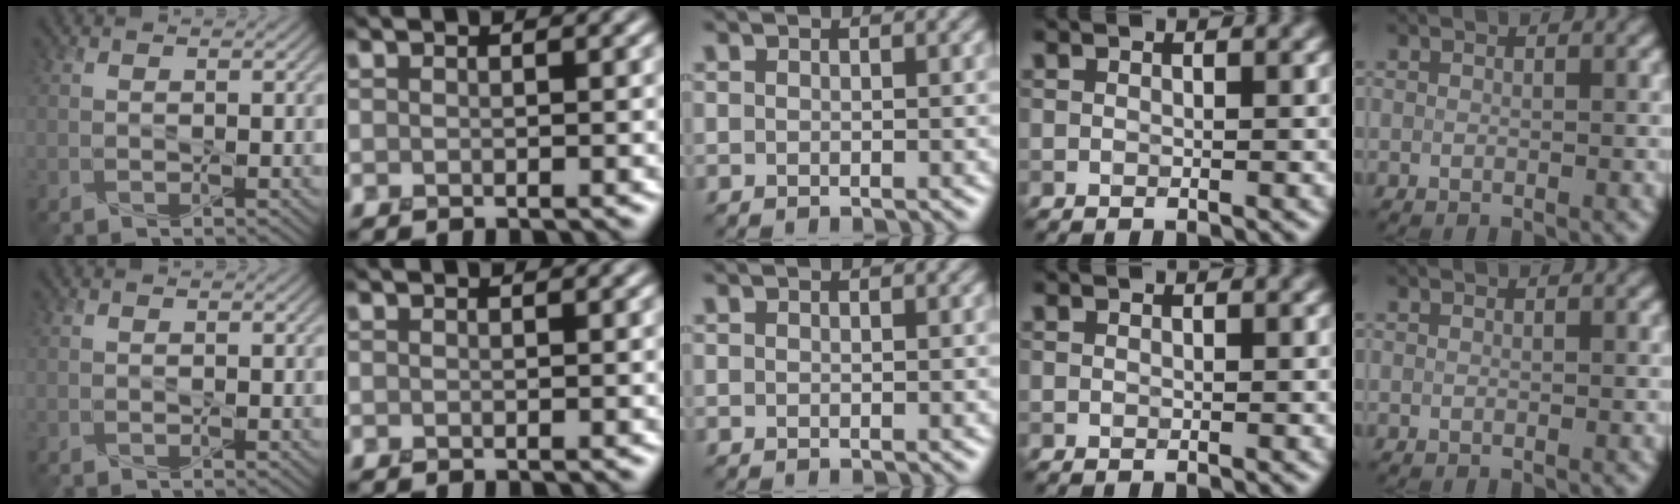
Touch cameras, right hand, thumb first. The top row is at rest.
{}